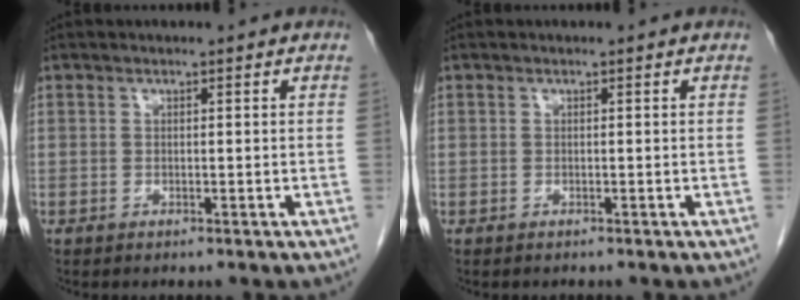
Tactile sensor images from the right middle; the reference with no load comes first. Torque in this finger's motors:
{"motor_torque": [-1.54, 0.45, -0.41, -0.06]}